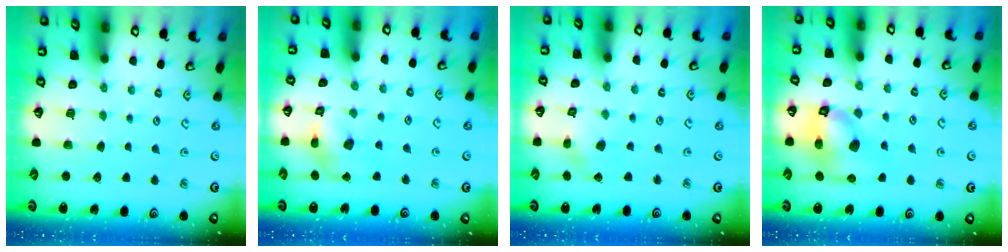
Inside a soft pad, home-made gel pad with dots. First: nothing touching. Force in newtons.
{"total": 10.5, "press": 10.4, "slide": 1.4}
{"total": 2.1, "press": 2.1, "slide": 0.2}
{"total": 11.8, "press": 11.6, "slide": 1.8}